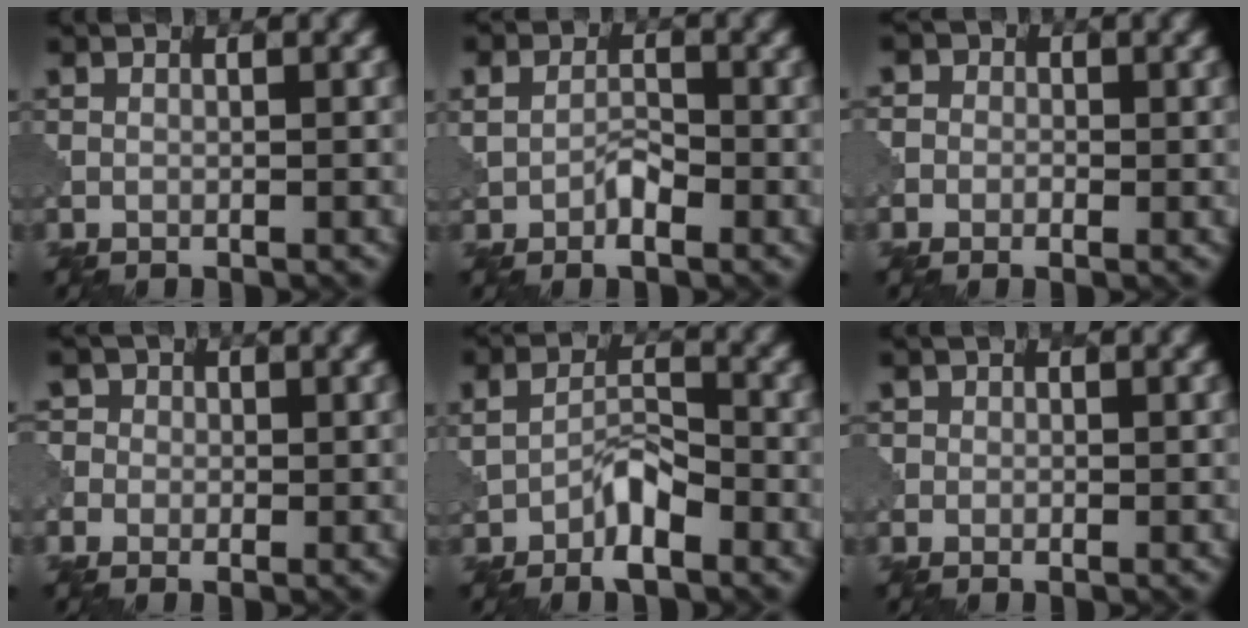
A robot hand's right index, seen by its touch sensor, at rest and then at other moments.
{"total": 2.4, "force": [-0.7, 1.7, 1.6], "torque": [-0.030, 0.001, -0.014]}
{"total": 2.9, "force": [0.4, 2.6, 1.2], "torque": [0.011, 0.006, -0.032]}
{"total": 3.2, "force": [0.5, 3.0, 1.1], "torque": [0.003, 0.018, -0.028]}
{"total": 3.7, "force": [-1.7, 1.9, 2.7], "torque": [-0.043, 0.006, -0.032]}
{"total": 1.2, "force": [0.1, 1.1, 0.2], "torque": [0.007, -0.004, -0.005]}